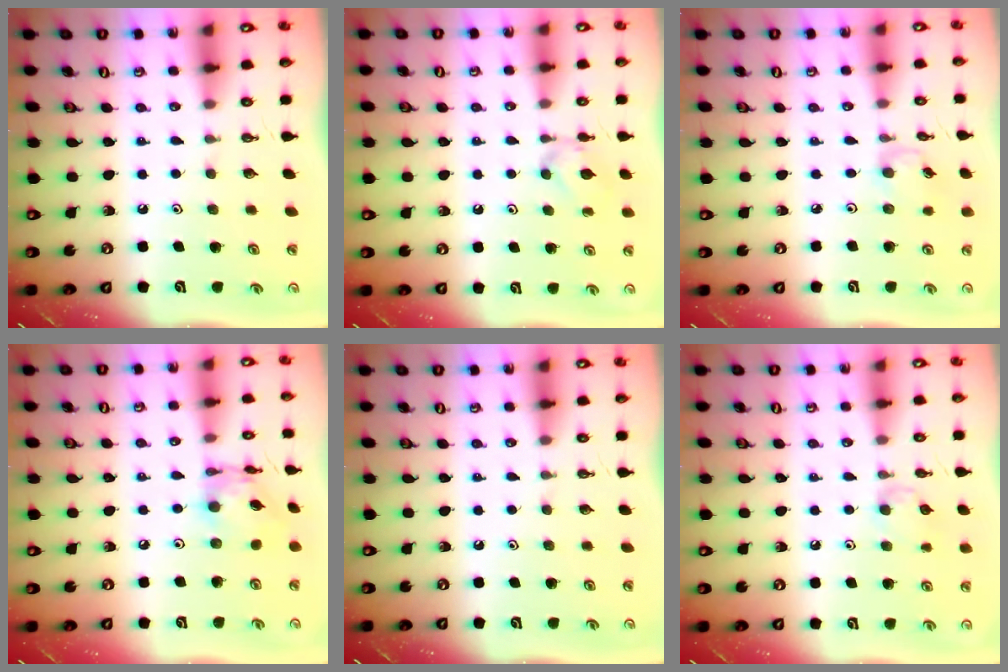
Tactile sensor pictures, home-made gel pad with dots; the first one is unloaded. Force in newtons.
{"total": 6.2, "press": 6.1, "slide": 1.0}
{"total": 2.8, "press": 2.8, "slide": 0.4}
{"total": 10.3, "press": 10.3, "slide": 0.8}
{"total": 0.0}
{"total": 5.9, "press": 5.8, "slide": 1.0}